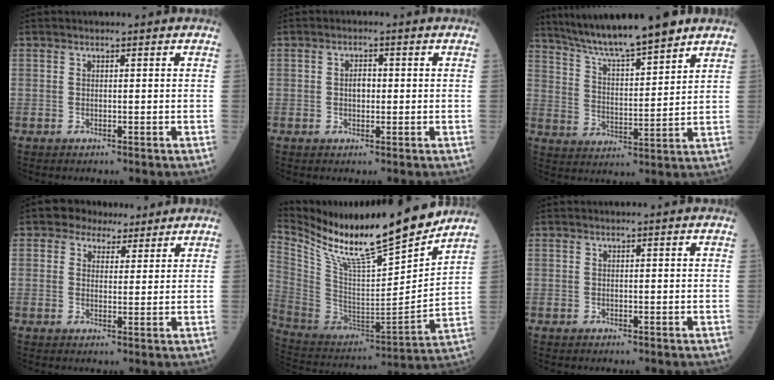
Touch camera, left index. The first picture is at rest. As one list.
[{"total": 2.2, "force": [0.0, 1.3, 1.7], "torque": [-0.030, 0.005, 0.000]}, {"total": 14.3, "force": [12.1, 0.9, 7.4], "torque": [-0.128, 0.013, 0.211]}, {"total": 4.6, "force": [3.4, 3.0, 0.7], "torque": [-0.007, 0.016, 0.051]}, {"total": 22.1, "force": [18.5, 2.1, 11.9], "torque": [-0.224, -0.032, 0.321]}, {"total": 0.0}]